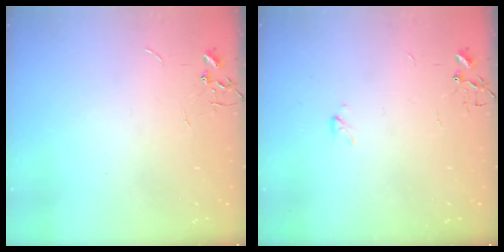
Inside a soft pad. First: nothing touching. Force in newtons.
{"total": 2.2, "press": 2.2, "slide": 0.4}